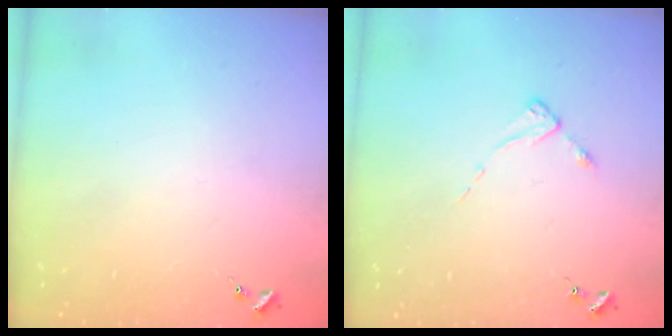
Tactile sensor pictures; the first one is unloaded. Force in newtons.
{"total": 2.2, "press": 2.2, "slide": 0.4}